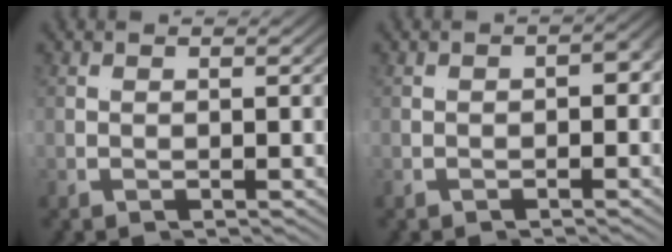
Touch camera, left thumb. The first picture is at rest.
{"total": 2.5, "force": [-0.9, 1.9, 1.3], "torque": [-0.019, -0.008, -0.011]}